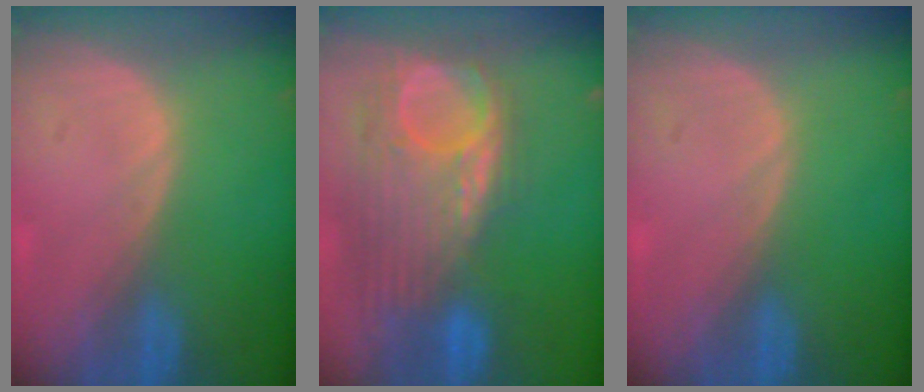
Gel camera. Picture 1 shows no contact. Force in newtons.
{"total": 11.9, "press": 10.4, "slide": 5.8}
{"total": 0.0}